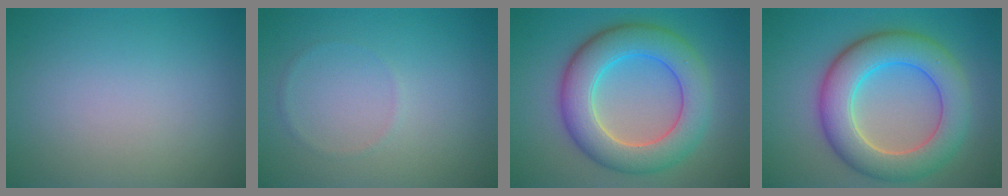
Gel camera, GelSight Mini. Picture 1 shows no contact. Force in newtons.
{"total": 0.5, "press": 0.5, "slide": 0.1}
{"total": 8.0, "press": 8.0, "slide": 0.3}
{"total": 8.1, "press": 8.1, "slide": 0.4}